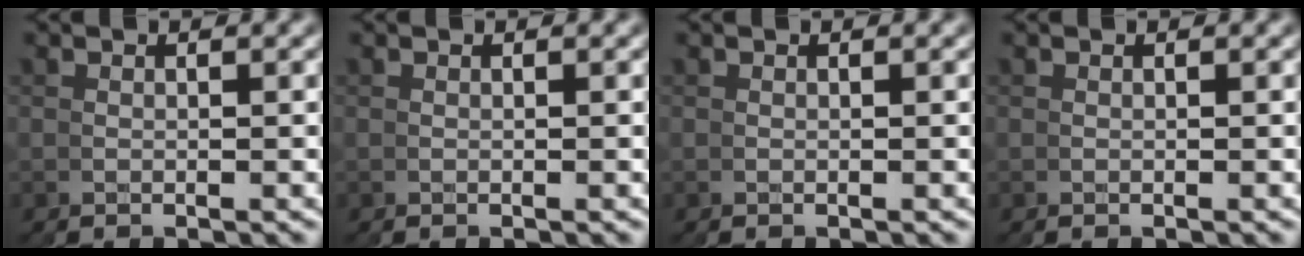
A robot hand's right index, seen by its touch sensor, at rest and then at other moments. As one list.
[{"total": 0.0}, {"total": 0.0}, {"total": 0.0}]